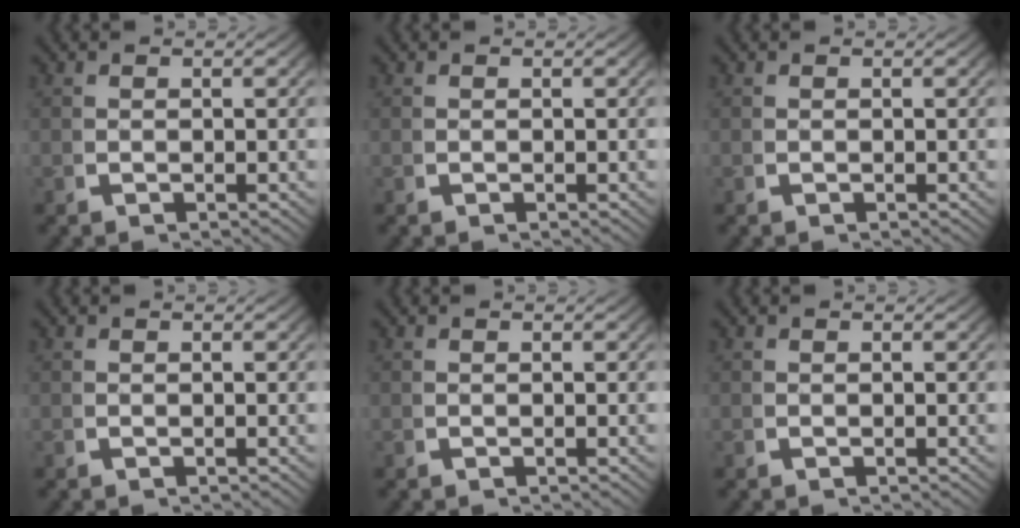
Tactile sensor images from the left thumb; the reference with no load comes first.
{"total": 0.0}
{"total": 0.0}
{"total": 0.0}
{"total": 0.0}
{"total": 0.0}